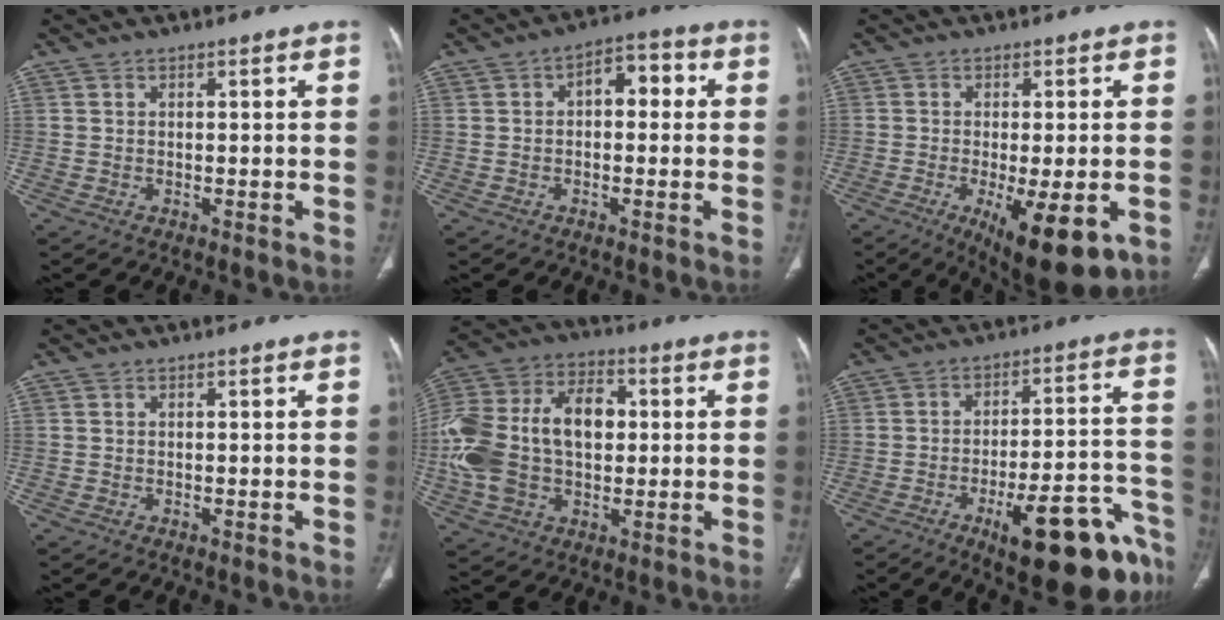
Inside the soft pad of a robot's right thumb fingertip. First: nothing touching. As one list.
[{"total": 6.3, "force": [0.7, 3.8, 5.0], "torque": [-0.045, 0.023, 0.000]}, {"total": 13.7, "force": [-5.2, 4.8, 11.8], "torque": [-0.157, -0.012, -0.063]}, {"total": 0.0}, {"total": 21.9, "force": [0.8, 14.2, 16.6], "torque": [-0.347, 0.025, 0.015]}, {"total": 21.1, "force": [-11.7, 6.2, 16.5], "torque": [-0.147, 0.080, -0.156]}]